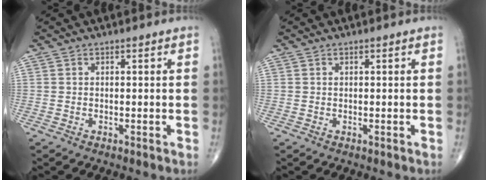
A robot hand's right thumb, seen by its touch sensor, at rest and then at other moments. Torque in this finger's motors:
{"motor_torque": [0.57, -0.22, -0.08, -0.23, -0.02]}